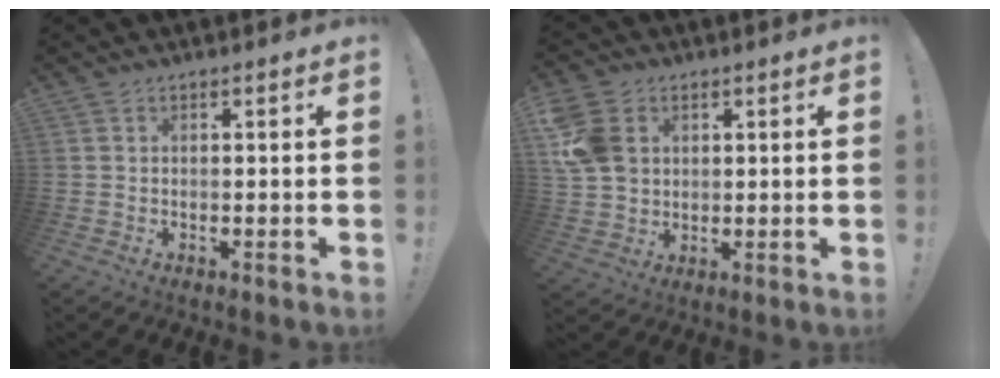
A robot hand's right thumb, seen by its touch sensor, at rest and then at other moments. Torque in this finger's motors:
{"motor_torque": [0.27, 0.25, 0.75, 0.01, 0.24]}